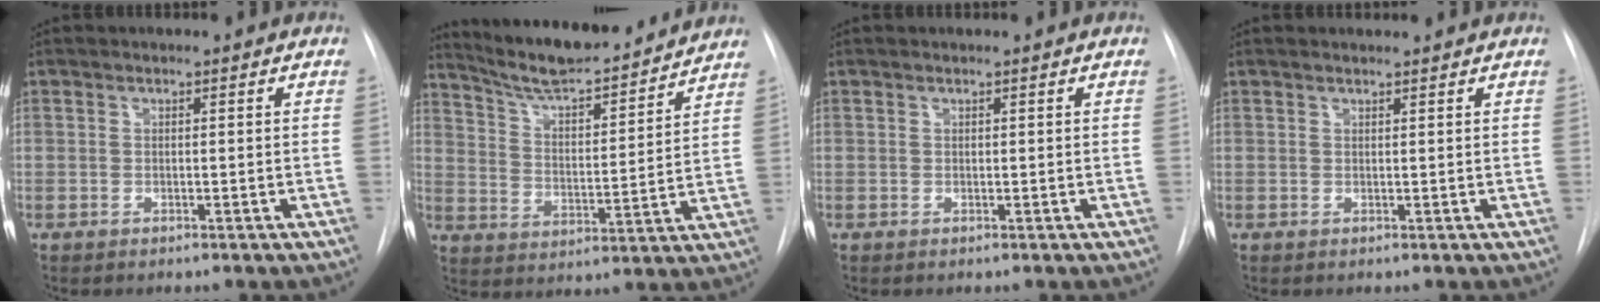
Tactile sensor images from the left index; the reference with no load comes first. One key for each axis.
{"total": 18.6, "fx": 16.9, "fy": 2.3, "fz": 7.4, "tx": -0.121, "ty": 0.002, "tz": 0.256}
{"total": 0.0}
{"total": 1.9, "fx": 1.9, "fy": 0.2, "fz": 0.4, "tx": -0.010, "ty": 0.013, "tz": 0.027}